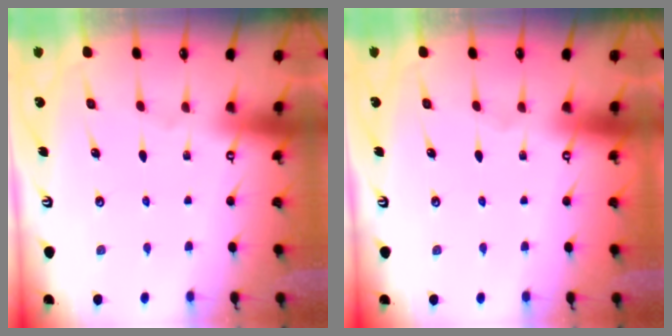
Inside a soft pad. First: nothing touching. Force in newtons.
{"total": 0.0}